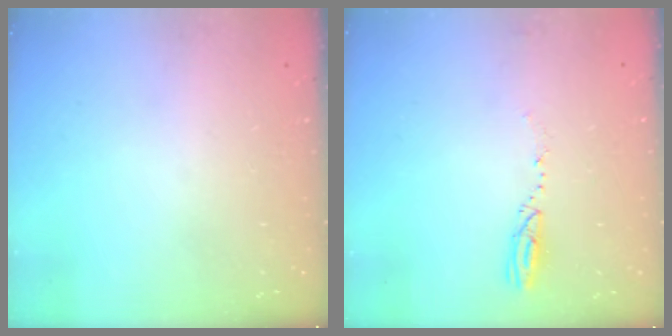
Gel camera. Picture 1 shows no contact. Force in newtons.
{"total": 3.3, "press": 3.3, "slide": 0.4}